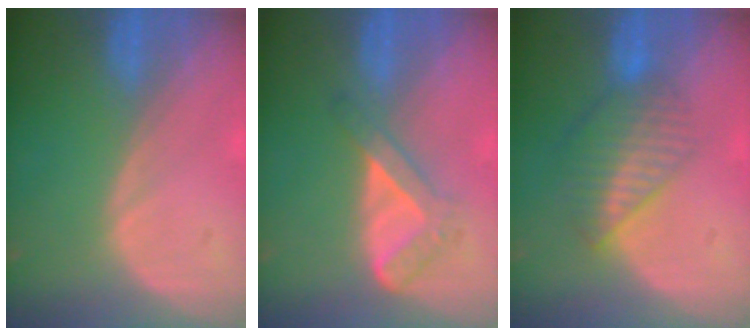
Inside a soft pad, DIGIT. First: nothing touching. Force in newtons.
{"total": 5.5, "press": 4.7, "slide": 2.9}
{"total": 7.0, "press": 6.0, "slide": 3.5}